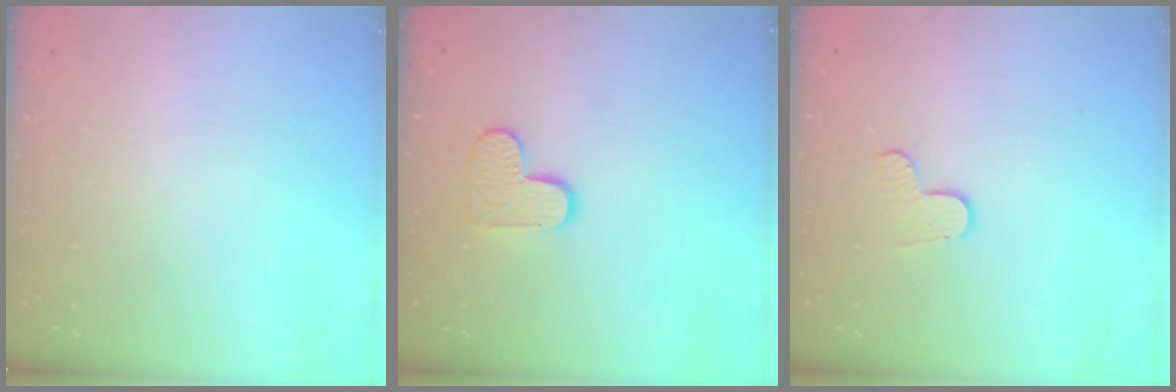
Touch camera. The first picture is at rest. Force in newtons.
{"total": 8.3, "press": 8.2, "slide": 0.4}
{"total": 3.3, "press": 3.3, "slide": 0.3}